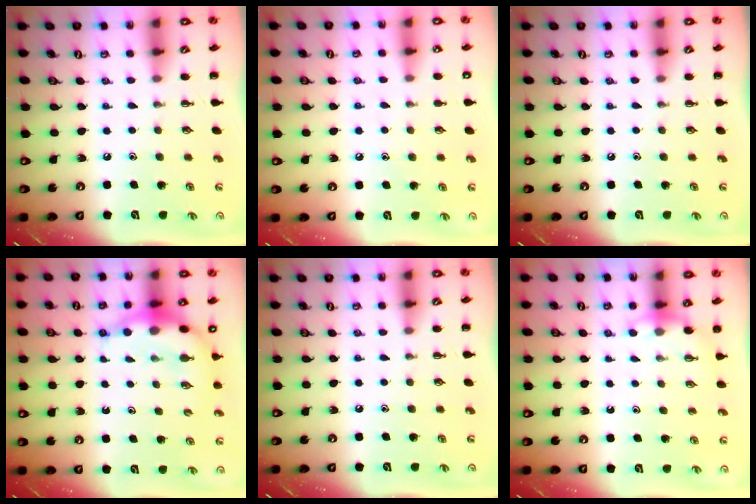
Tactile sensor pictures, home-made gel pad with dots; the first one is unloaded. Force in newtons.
{"total": 5.2, "press": 5.0, "slide": 1.4}
{"total": 0.0}
{"total": 8.7, "press": 8.5, "slide": 1.9}
{"total": 0.0}
{"total": 3.2, "press": 3.1, "slide": 0.8}